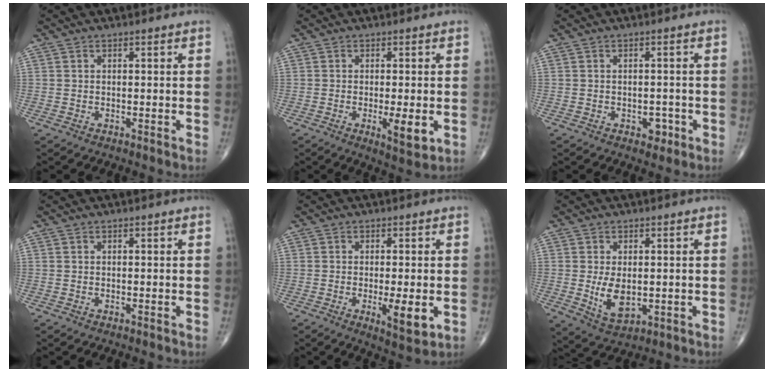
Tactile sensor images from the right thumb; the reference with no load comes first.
{"total": 5.5, "force": [-1.2, 1.4, 5.2], "torque": [-0.079, -0.014, -0.018]}
{"total": 2.5, "force": [-1.1, 1.7, 1.5], "torque": [-0.005, 0.004, -0.011]}
{"total": 0.0}
{"total": 6.4, "force": [-1.4, 1.7, 6.1], "torque": [-0.091, -0.017, -0.020]}
{"total": 6.7, "force": [-0.4, 3.8, 5.5], "torque": [-0.089, -0.015, 0.005]}